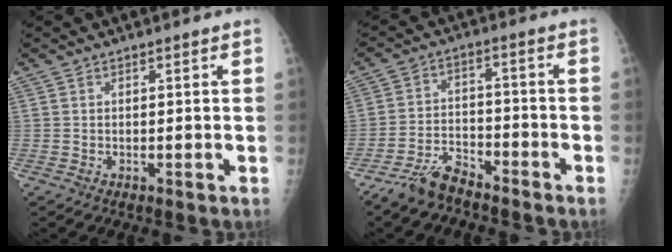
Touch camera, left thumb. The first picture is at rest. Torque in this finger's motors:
{"motor_torque": [0.30, 0.33, 0.09, -0.05, 0.08]}